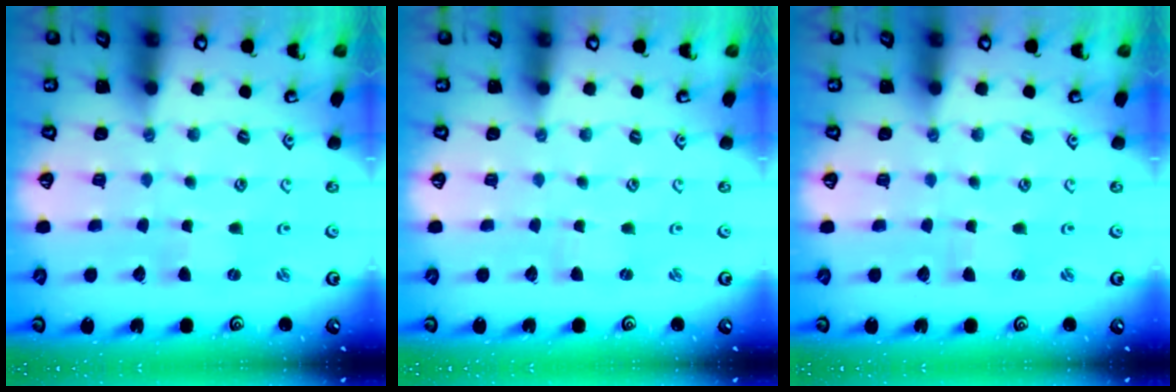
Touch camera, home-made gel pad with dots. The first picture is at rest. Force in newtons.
{"total": 0.0}
{"total": 0.0}